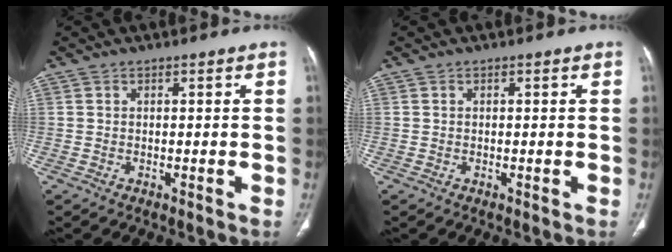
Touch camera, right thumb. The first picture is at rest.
{"total": 0.0}